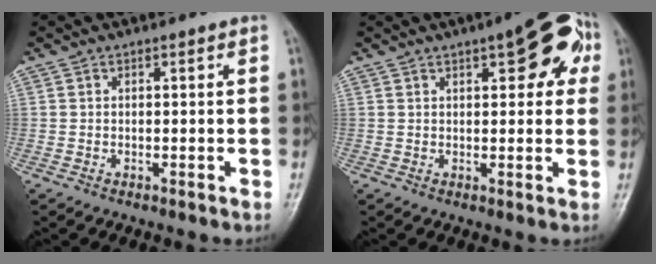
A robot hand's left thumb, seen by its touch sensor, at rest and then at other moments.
{"total": 11.7, "force": [4.5, 4.8, 9.7], "torque": [-0.086, 0.010, 0.048]}